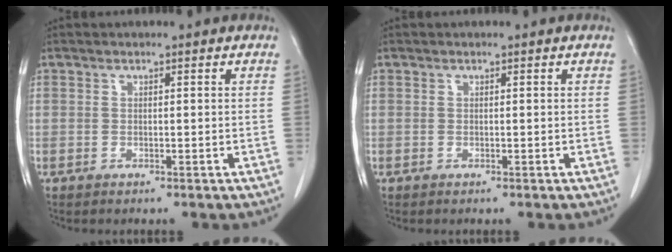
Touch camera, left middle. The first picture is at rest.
{"total": 0.0}